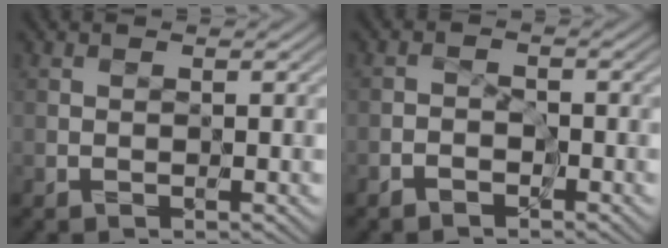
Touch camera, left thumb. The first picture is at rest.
{"total": 1.4, "force": [-1.2, 0.5, 0.5], "torque": [-0.008, 0.006, -0.028]}